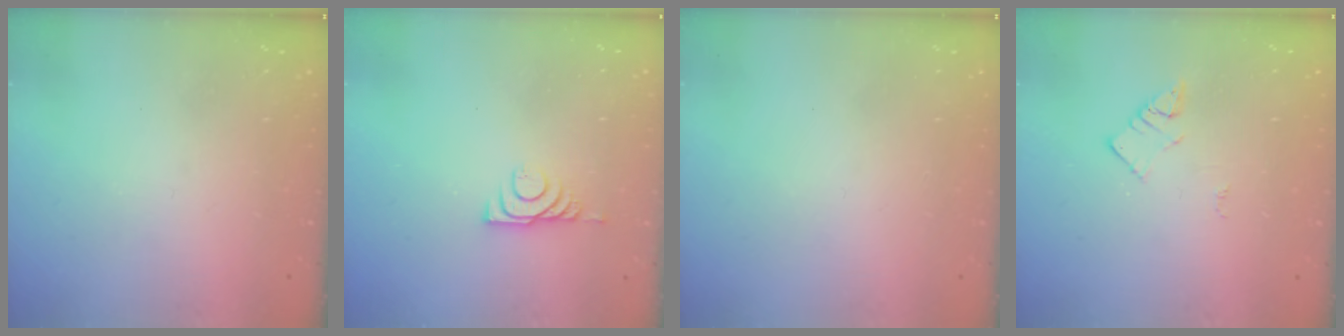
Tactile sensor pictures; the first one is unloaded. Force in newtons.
{"total": 5.8, "press": 5.7, "slide": 0.8}
{"total": 1.6, "press": 1.6, "slide": 0.1}
{"total": 3.3, "press": 3.3, "slide": 0.2}